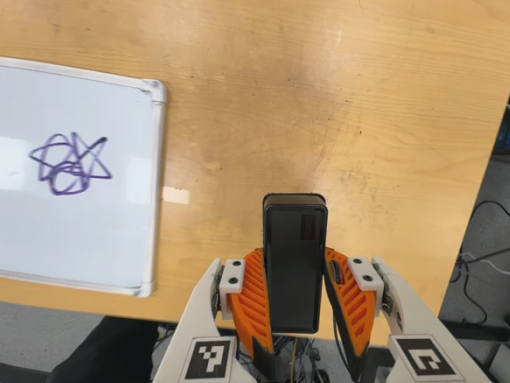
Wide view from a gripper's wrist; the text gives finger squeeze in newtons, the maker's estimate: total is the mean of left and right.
{"total": 4.0, "left": 2.5, "right": 5.6}